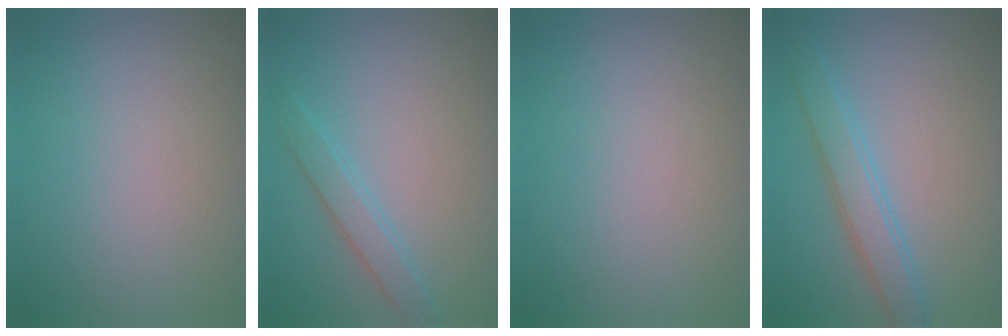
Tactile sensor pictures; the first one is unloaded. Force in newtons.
{"total": 2.2, "press": 2.1, "slide": 0.2}
{"total": 0.0}
{"total": 3.1, "press": 3.1, "slide": 0.1}